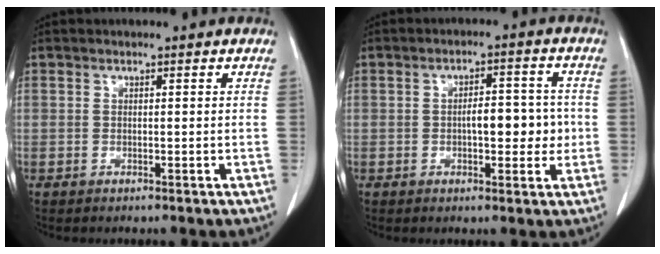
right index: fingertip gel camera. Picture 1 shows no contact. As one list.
[{"total": 6.2, "force": [-0.5, 2.5, 5.7], "torque": [-0.082, 0.014, -0.005]}]